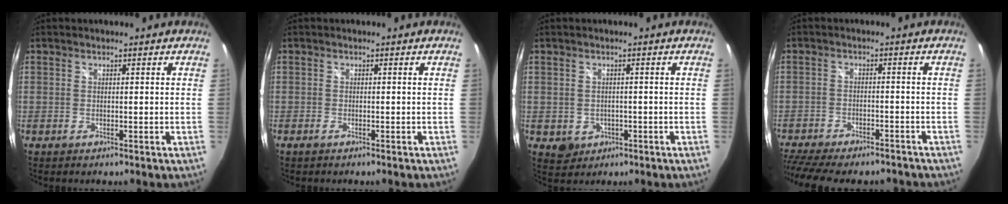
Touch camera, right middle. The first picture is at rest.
{"total": 0.9, "force": [-0.7, 0.1, 0.5], "torque": [-0.011, -0.003, -0.016]}
{"total": 3.6, "force": [-1.0, 3.2, 1.3], "torque": [-0.031, -0.001, -0.005]}
{"total": 16.4, "force": [-13.7, 5.0, 7.5], "torque": [-0.170, -0.027, -0.205]}